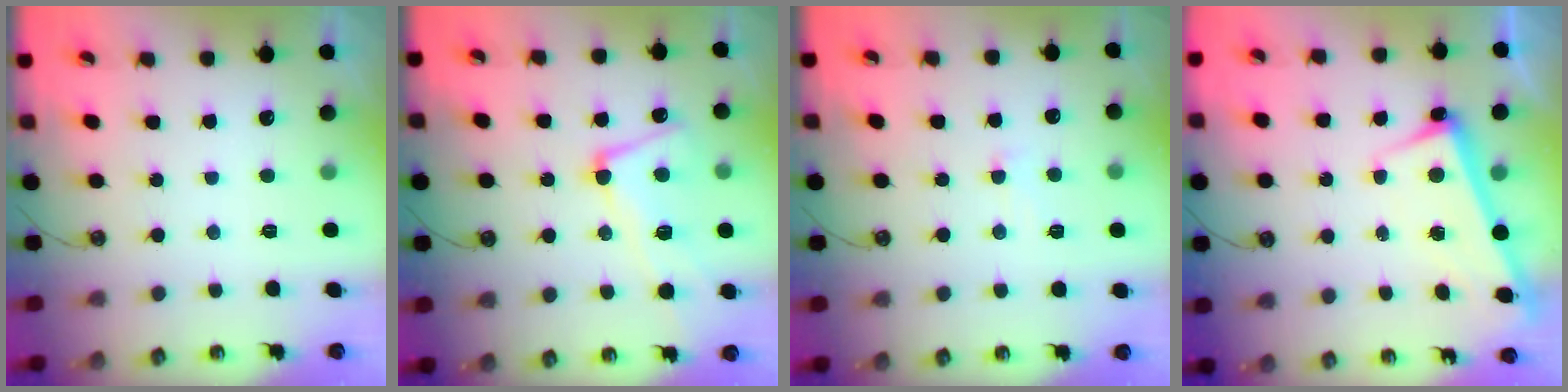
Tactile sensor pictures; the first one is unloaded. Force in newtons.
{"total": 6.9, "press": 6.7, "slide": 1.5}
{"total": 1.0, "press": 0.7, "slide": 0.6}
{"total": 2.6, "press": 2.5, "slide": 0.6}